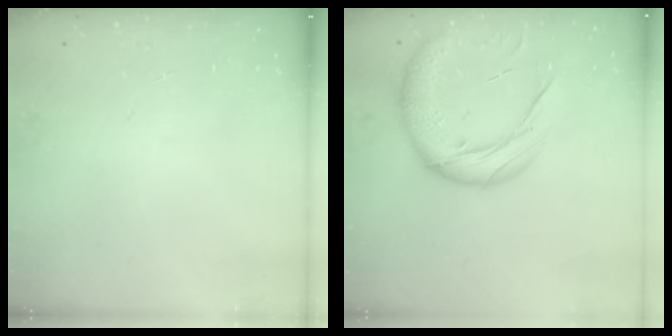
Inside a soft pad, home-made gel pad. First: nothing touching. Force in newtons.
{"total": 18.1, "press": 17.9, "slide": 2.8}